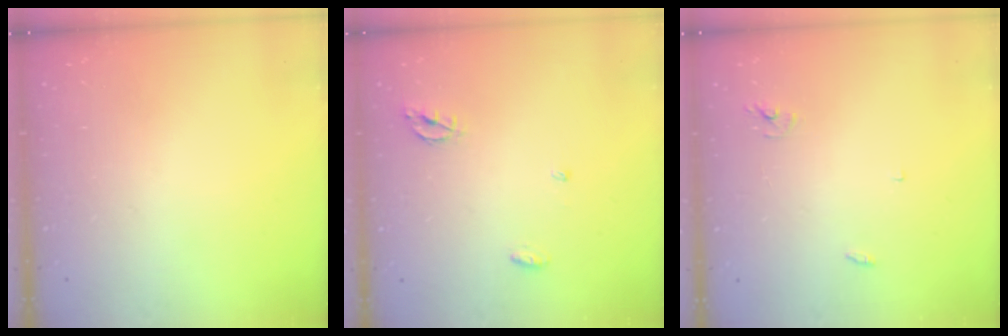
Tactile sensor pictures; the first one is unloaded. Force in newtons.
{"total": 4.2, "press": 4.2, "slide": 0.3}
{"total": 2.5, "press": 2.5, "slide": 0.1}